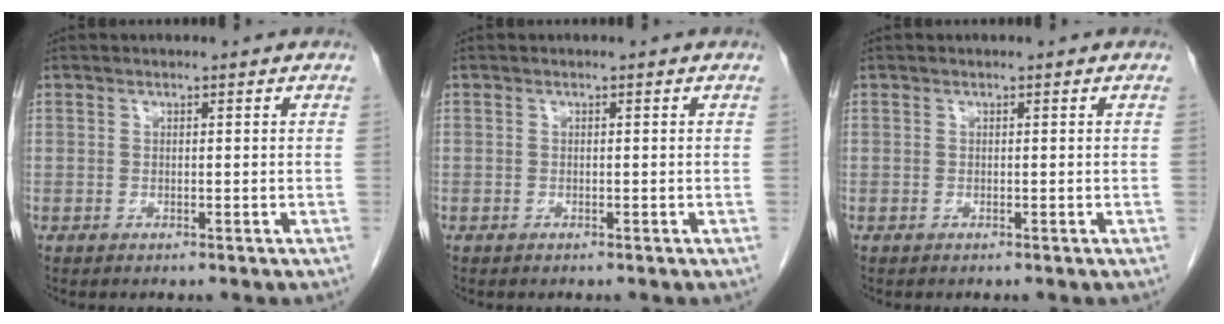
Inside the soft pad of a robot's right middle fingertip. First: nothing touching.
{"total": 0.0}
{"total": 0.0}